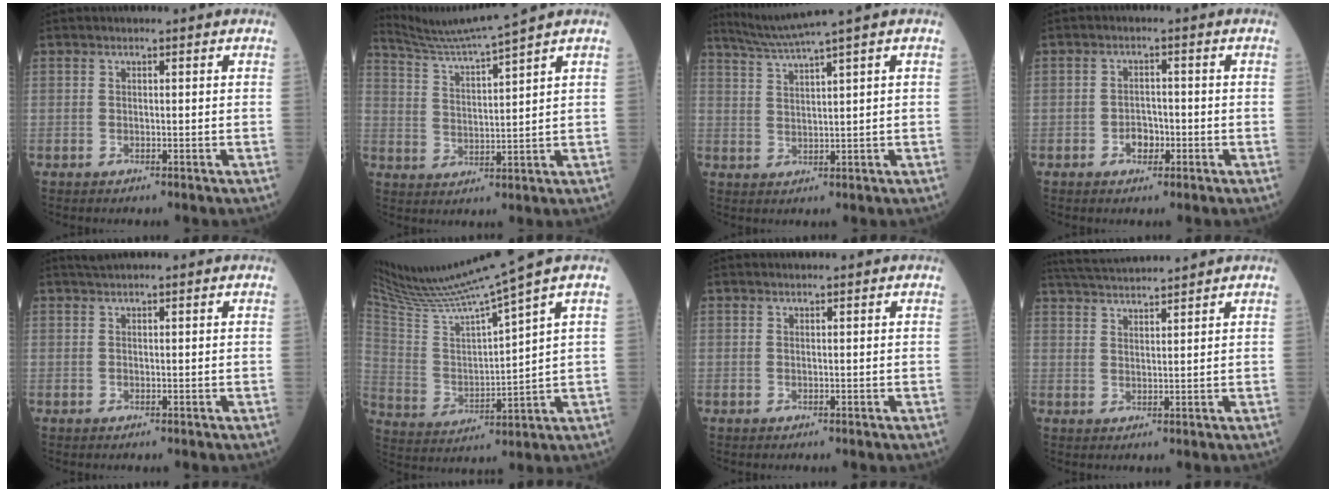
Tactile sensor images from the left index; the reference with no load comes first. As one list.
[{"total": 8.5, "force": [7.6, -2.9, 2.3], "torque": [-0.059, -0.009, 0.147]}, {"total": 5.1, "force": [4.1, -2.2, 1.9], "torque": [-0.047, -0.003, 0.088]}, {"total": 2.6, "force": [-1.1, 1.7, 1.6], "torque": [-0.023, 0.006, -0.018]}, {"total": 1.0, "force": [0.9, -0.2, 0.4], "torque": [-0.010, 0.009, 0.023]}, {"total": 15.5, "force": [13.2, -2.7, 7.6], "torque": [-0.142, -0.021, 0.241]}, {"total": 1.1, "force": [1.0, -0.2, 0.5], "torque": [-0.010, 0.011, 0.021]}, {"total": 7.9, "force": [7.5, -1.2, 2.3], "torque": [-0.047, 0.025, 0.127]}]